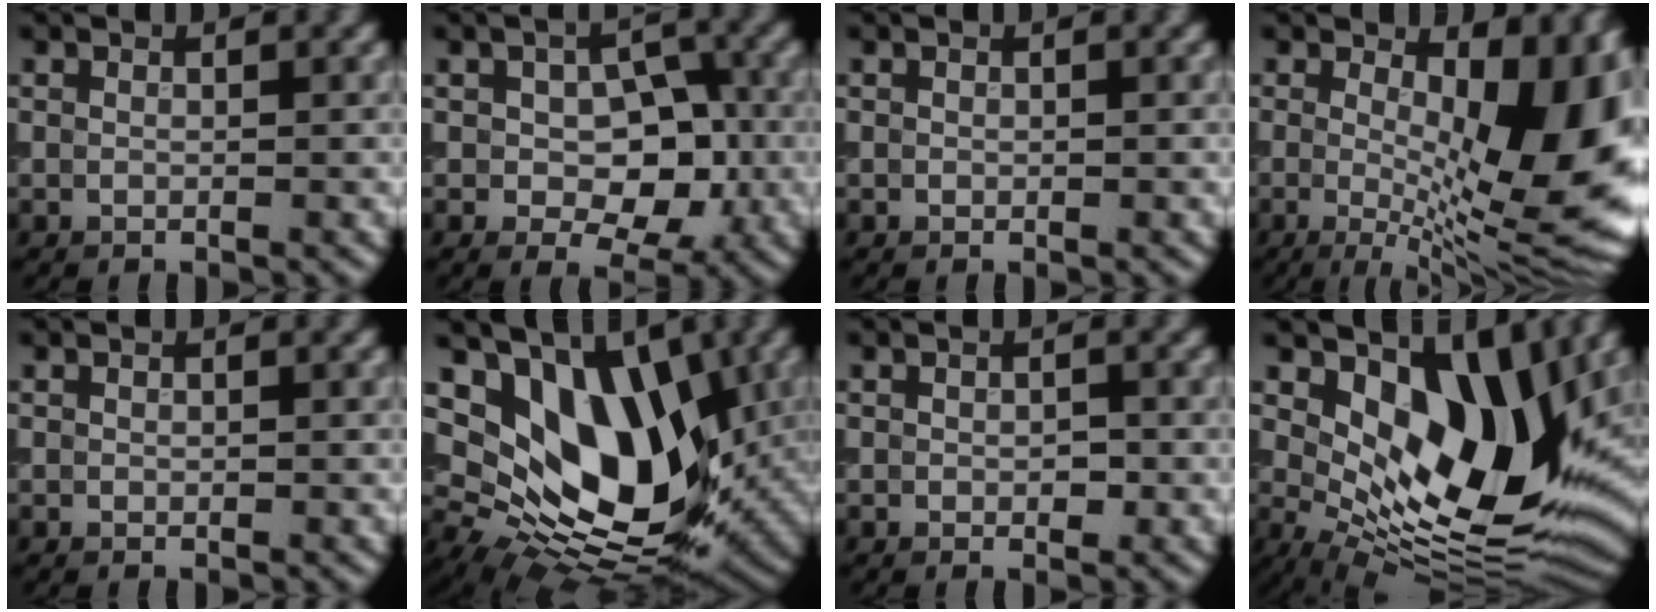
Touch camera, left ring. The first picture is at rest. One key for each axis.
{"total": 6.3, "fx": -0.4, "fy": 4.0, "fz": 4.9, "tx": -0.067, "ty": -0.004, "tz": -0.008}
{"total": 0.0}
{"total": 15.1, "fx": 1.2, "fy": 6.9, "fz": 13.4, "tx": -0.140, "ty": 0.001, "tz": 0.019}
{"total": 0.0}
{"total": 13.5, "fx": 3.6, "fy": 8.3, "fz": 10.1, "tx": -0.157, "ty": -0.006, "tz": 0.063}
{"total": 1.2, "fx": -0.1, "fy": 0.7, "fz": 1.0, "tx": -0.013, "ty": -0.002, "tz": -0.001}
{"total": 11.9, "fx": 3.8, "fy": 5.8, "fz": 9.7, "tx": -0.151, "ty": -0.023, "tz": 0.073}